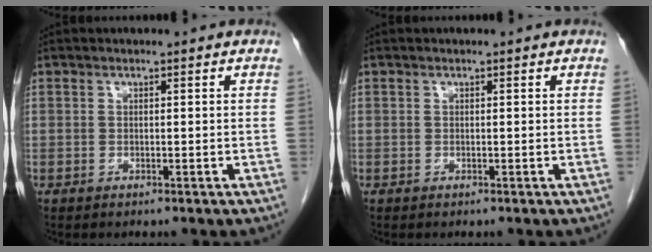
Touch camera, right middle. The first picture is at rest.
{"total": 0.0}